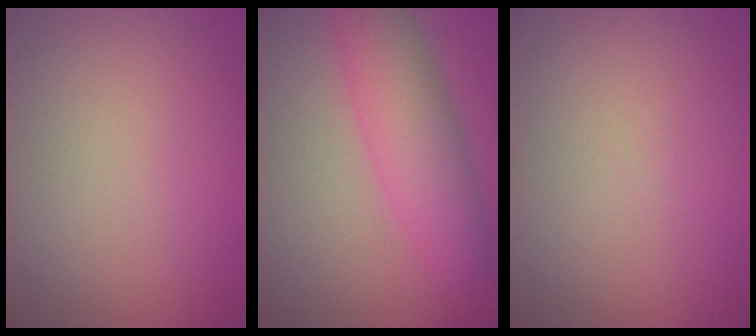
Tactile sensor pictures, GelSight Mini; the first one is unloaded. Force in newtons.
{"total": 5.6, "press": 5.6, "slide": 0.2}
{"total": 0.0}